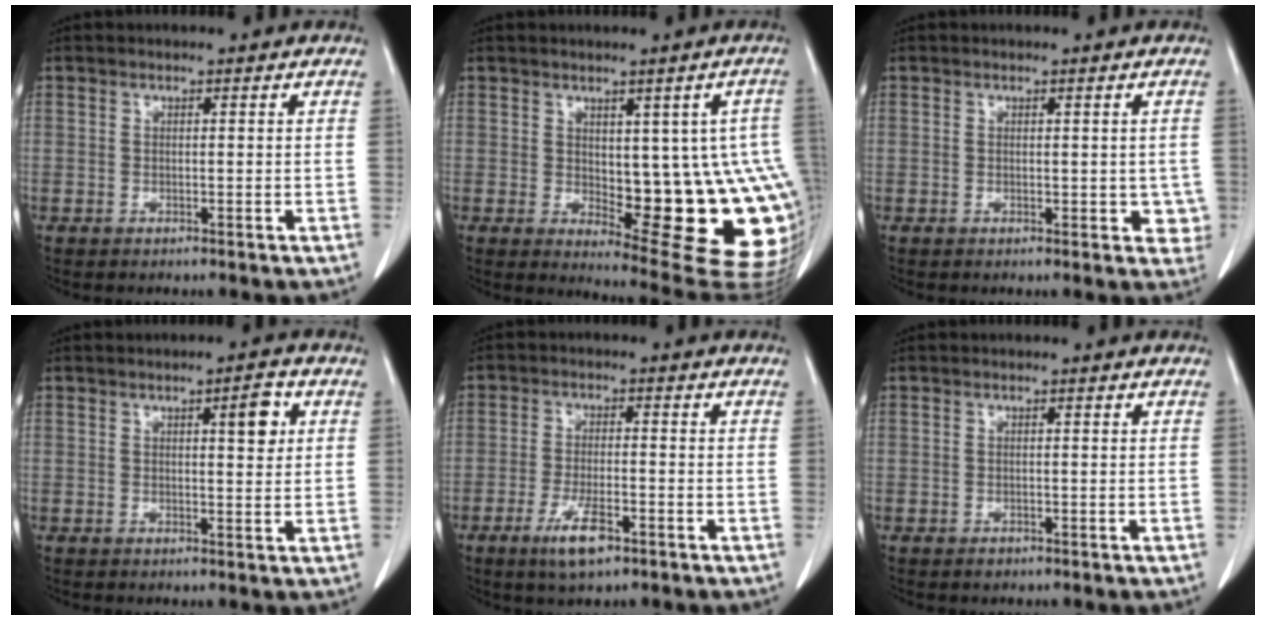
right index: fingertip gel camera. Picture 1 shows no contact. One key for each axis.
{"total": 16.1, "fx": -1.2, "fy": 5.8, "fz": 15.0, "tx": -0.125, "ty": 0.009, "tz": 0.006}
{"total": 3.1, "fx": 0.1, "fy": 2.1, "fz": 2.2, "tx": -0.001, "ty": -0.002, "tz": 0.003}
{"total": 4.0, "fx": 1.4, "fy": 0.9, "fz": 3.7, "tx": -0.052, "ty": 0.002, "tz": 0.020}
{"total": 6.1, "fx": -3.5, "fy": 1.5, "fz": 4.8, "tx": -0.093, "ty": -0.007, "tz": -0.058}
{"total": 0.8, "fx": -0.5, "fy": 0.5, "fz": 0.3, "tx": -0.004, "ty": 0.001, "tz": -0.006}